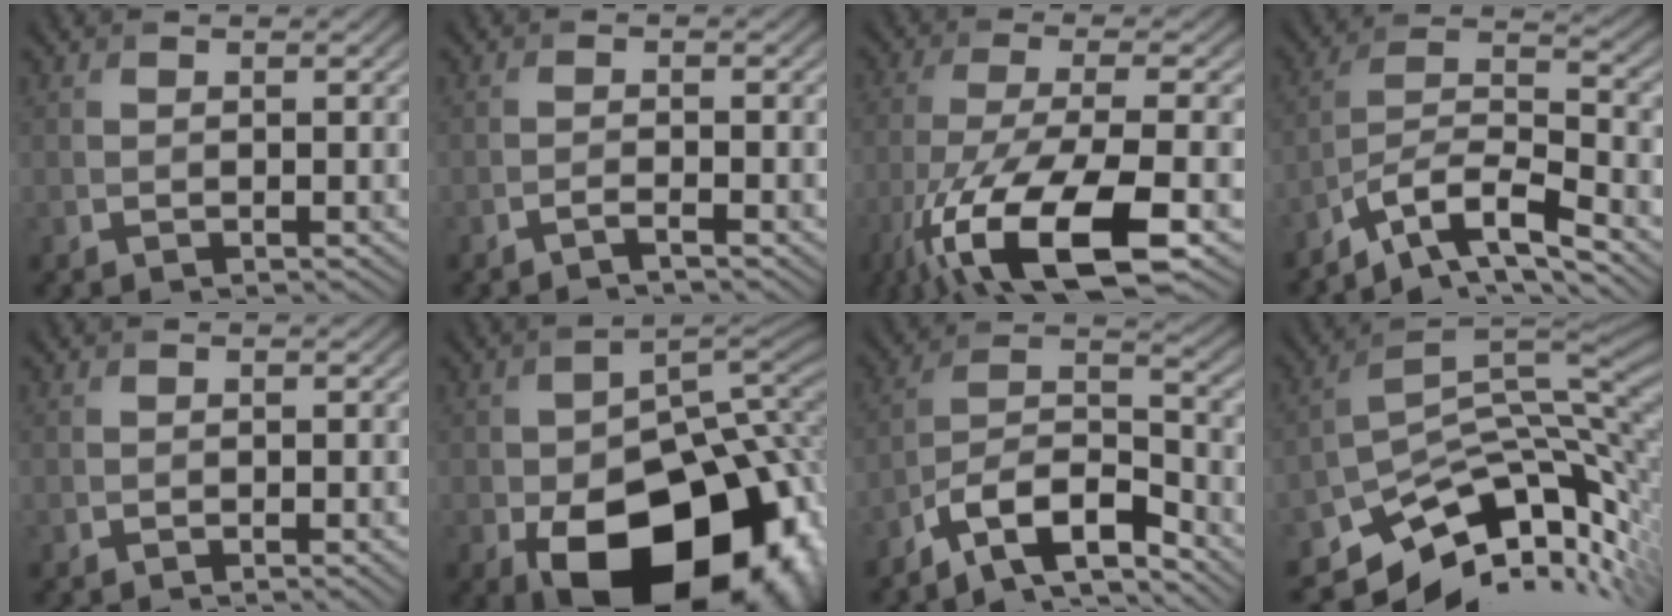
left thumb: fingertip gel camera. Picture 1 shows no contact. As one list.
[{"total": 1.4, "force": [-1.1, 0.2, 0.8], "torque": [-0.007, 0.002, -0.029]}, {"total": 15.7, "force": [-7.9, 5.4, 12.5], "torque": [-0.278, -0.029, -0.138]}, {"total": 9.7, "force": [-7.5, 2.5, 5.6], "torque": [-0.103, 0.007, -0.144]}, {"total": 1.2, "force": [-0.7, 0.3, 1.0], "torque": [-0.013, 0.002, -0.010]}, {"total": 20.6, "force": [-8.1, 12.3, 14.4], "torque": [-0.210, -0.069, -0.083]}, {"total": 10.9, "force": [-8.2, 3.4, 6.4], "torque": [-0.114, 0.002, -0.160]}, {"total": 12.5, "force": [-5.8, 7.0, 8.6], "torque": [-0.164, -0.026, -0.089]}]